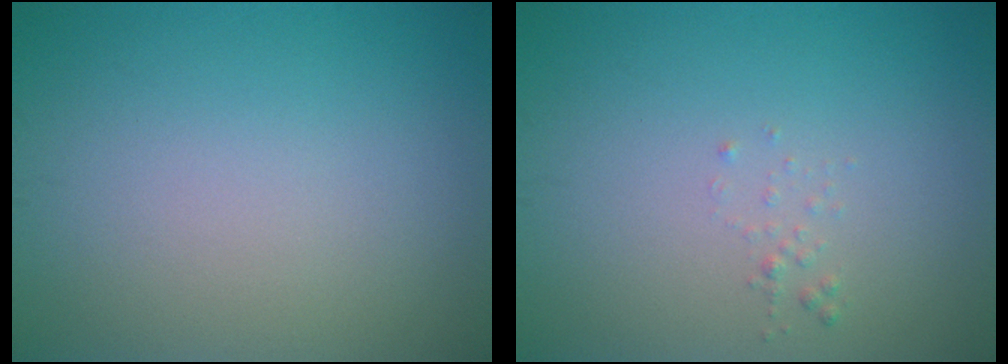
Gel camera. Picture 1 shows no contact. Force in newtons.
{"total": 0.6, "press": 0.6, "slide": 0.1}